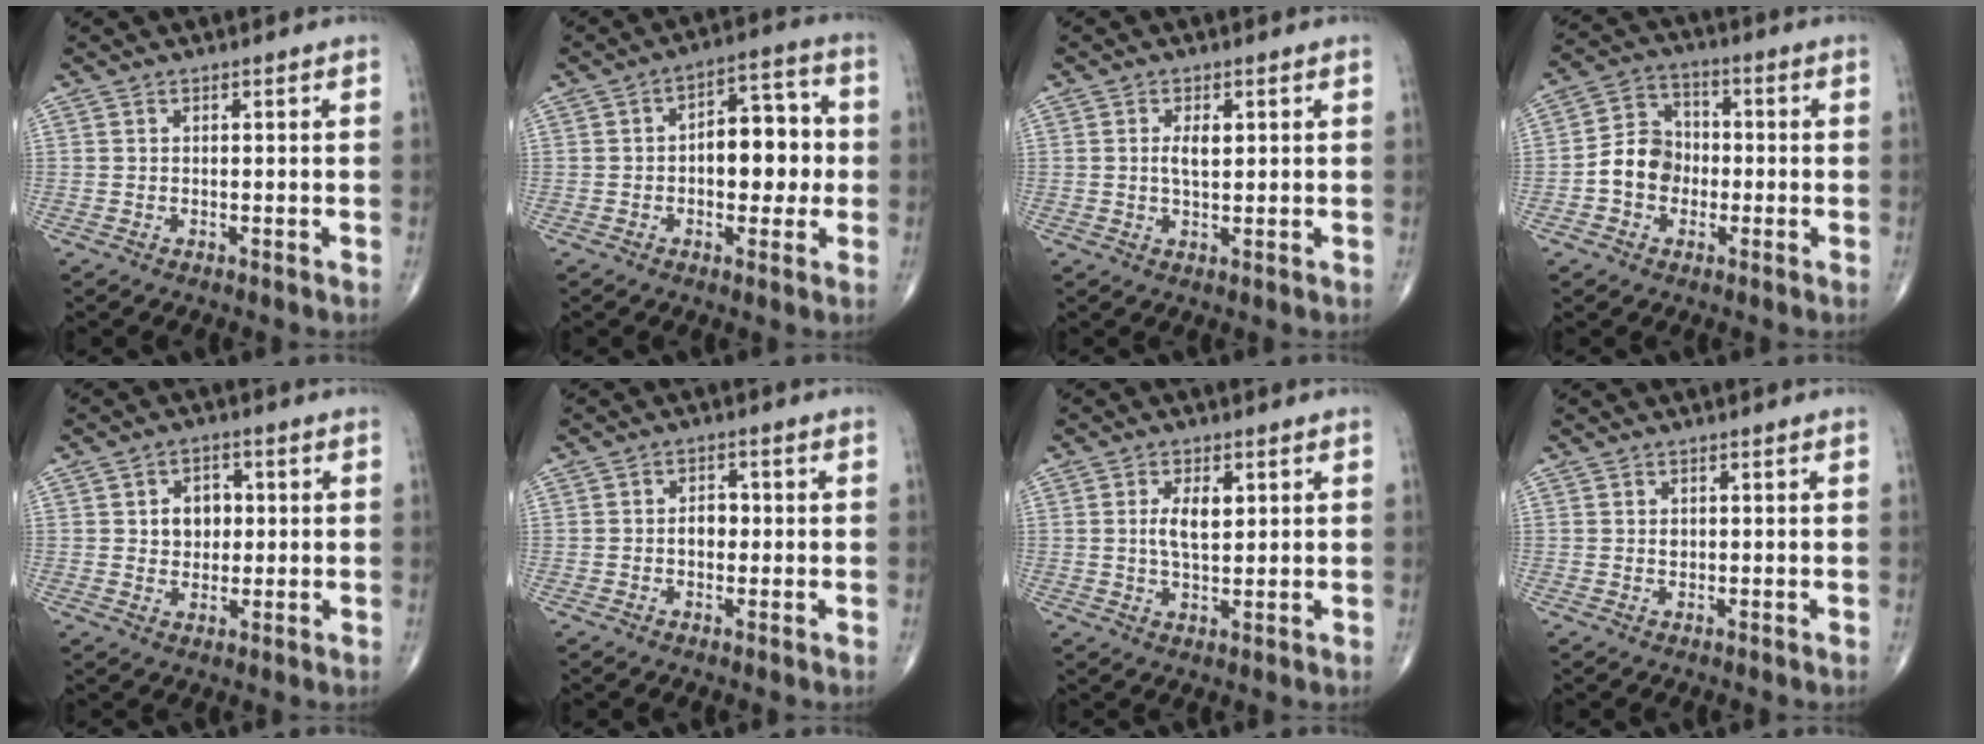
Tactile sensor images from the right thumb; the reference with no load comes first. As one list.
[{"total": 10.7, "force": [-0.4, 6.3, 8.7], "torque": [-0.081, 0.029, -0.011]}, {"total": 3.2, "force": [0.7, 1.6, 2.8], "torque": [-0.047, -0.004, 0.011]}, {"total": 8.6, "force": [-1.7, 7.2, 4.4], "torque": [-0.057, 0.033, -0.044]}, {"total": 5.6, "force": [0.8, 4.4, 3.4], "torque": [-0.022, 0.001, 0.011]}, {"total": 3.3, "force": [-0.2, 2.4, 2.2], "torque": [-0.020, 0.009, -0.009]}, {"total": 5.3, "force": [1.2, 2.6, 4.5], "torque": [-0.076, -0.008, 0.021]}, {"total": 0.9, "force": [0.1, 0.7, 0.5], "torque": [-0.006, 0.001, 0.002]}]